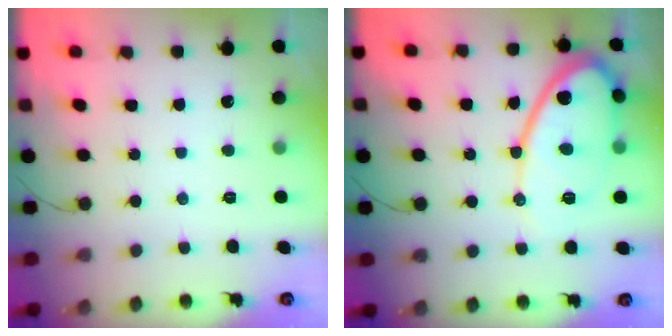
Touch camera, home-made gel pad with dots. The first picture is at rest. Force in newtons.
{"total": 13.3, "press": 13.3, "slide": 1.3}